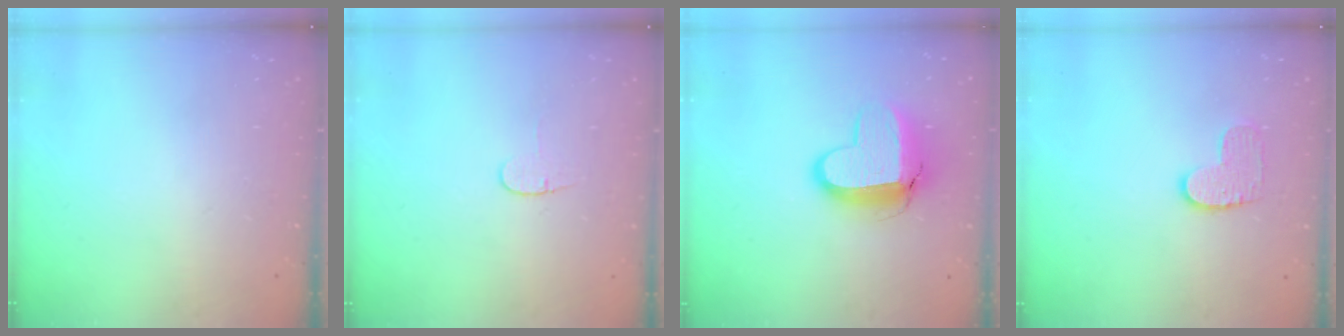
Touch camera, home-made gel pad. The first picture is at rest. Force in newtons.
{"total": 3.7, "press": 3.6, "slide": 0.4}
{"total": 11.8, "press": 11.8, "slide": 1.2}
{"total": 7.9, "press": 7.9, "slide": 0.3}